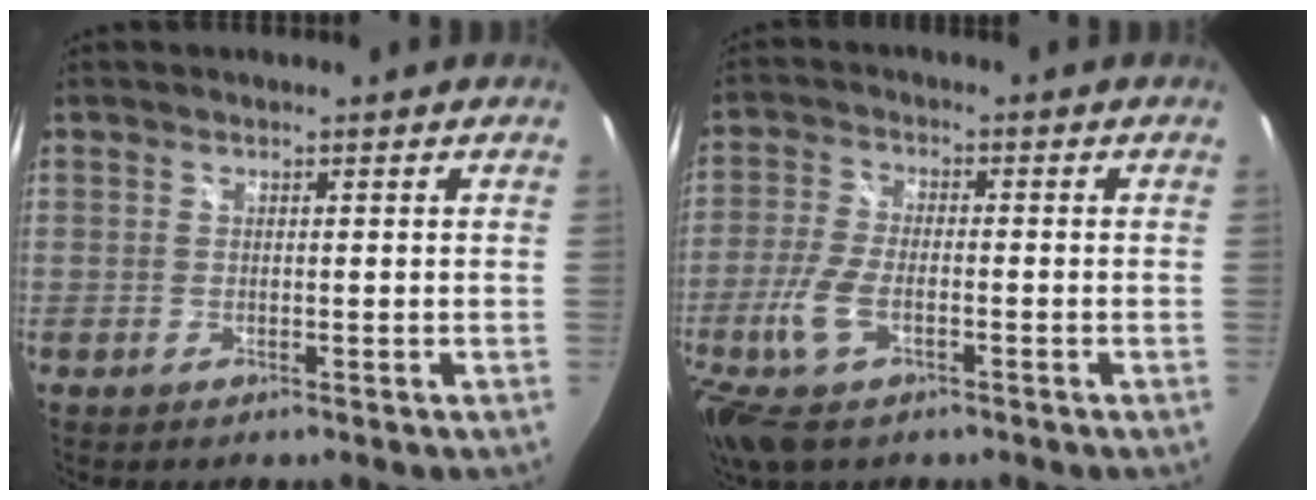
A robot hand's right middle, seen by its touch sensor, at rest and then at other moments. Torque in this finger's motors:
{"motor_torque": [1.23, -0.90, 0.22, 0.12]}